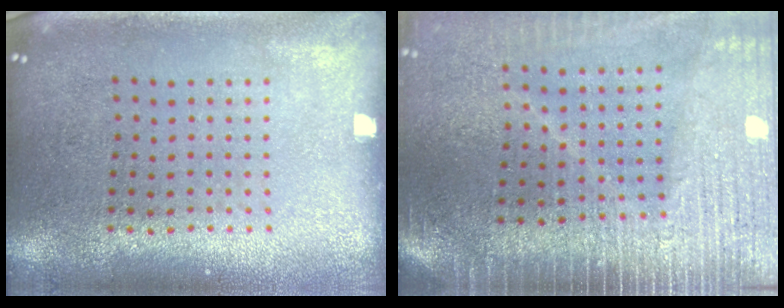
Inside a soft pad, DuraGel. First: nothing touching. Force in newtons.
{"total": 3.7, "press": 3.1, "slide": 1.9}